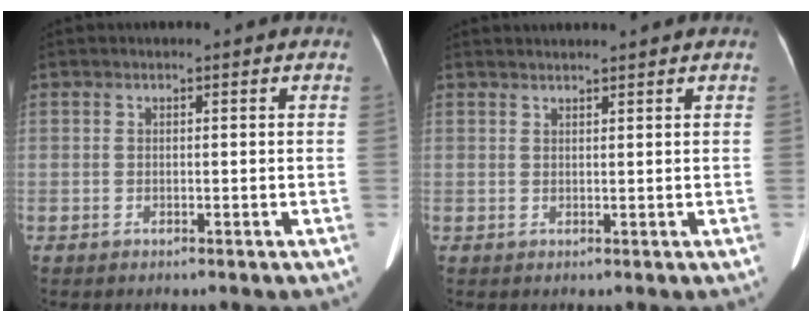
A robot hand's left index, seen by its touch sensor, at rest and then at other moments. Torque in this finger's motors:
{"motor_torque": [-0.38, 0.31, -0.44, -0.05]}